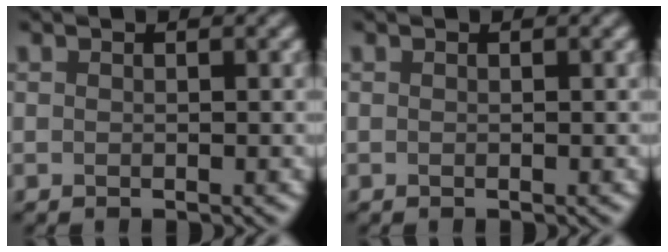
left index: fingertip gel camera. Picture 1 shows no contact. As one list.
[{"total": 0.0}]